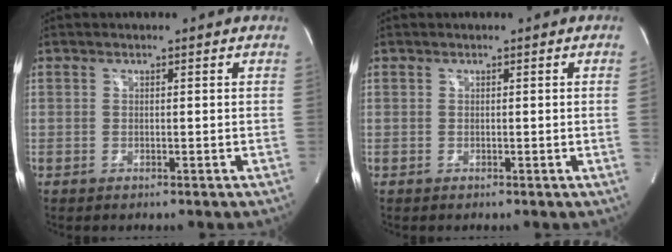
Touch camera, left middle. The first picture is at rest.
{"total": 0.5, "force": [0.0, 0.2, -0.5], "torque": [0.006, 0.003, -0.002]}